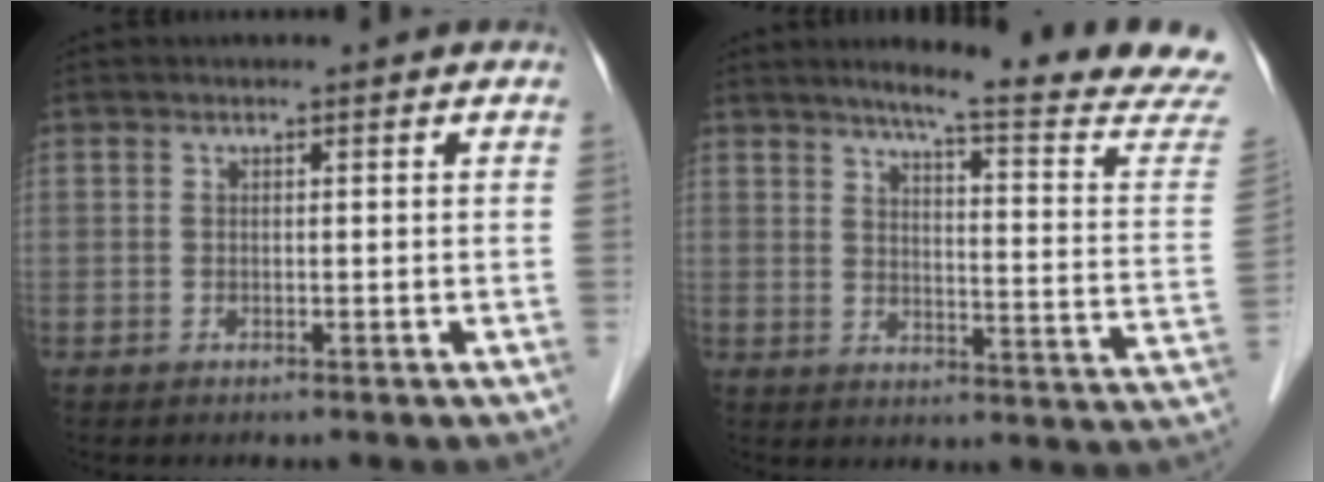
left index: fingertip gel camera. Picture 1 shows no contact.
{"total": 17.8, "force": [15.9, -1.2, 7.7], "torque": [-0.103, -0.086, 0.183]}